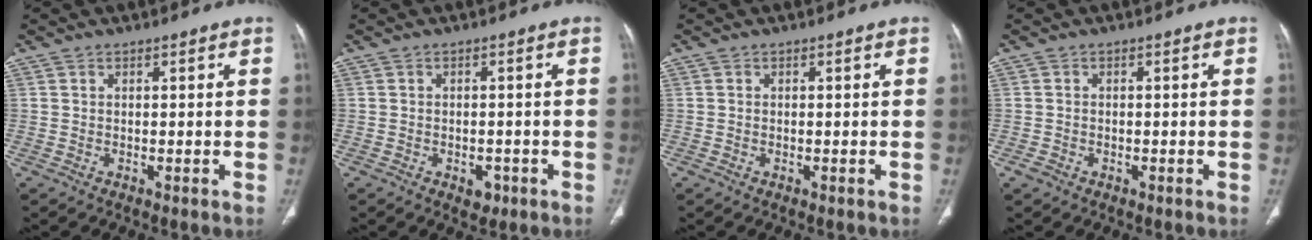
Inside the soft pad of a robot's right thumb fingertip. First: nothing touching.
{"total": 2.6, "force": [-1.3, 1.8, 1.5], "torque": [-0.008, 0.003, -0.011]}
{"total": 0.0}
{"total": 1.3, "force": [-0.7, 1.0, 0.5], "torque": [-0.010, 0.005, -0.012]}